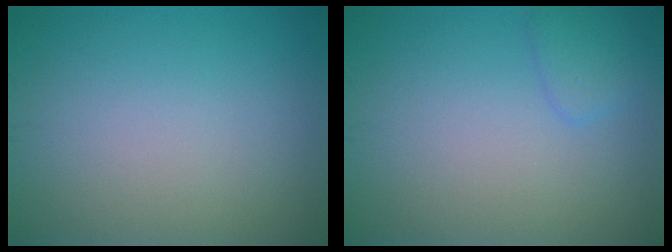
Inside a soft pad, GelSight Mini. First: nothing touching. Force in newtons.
{"total": 1.5, "press": 1.5, "slide": 0.0}